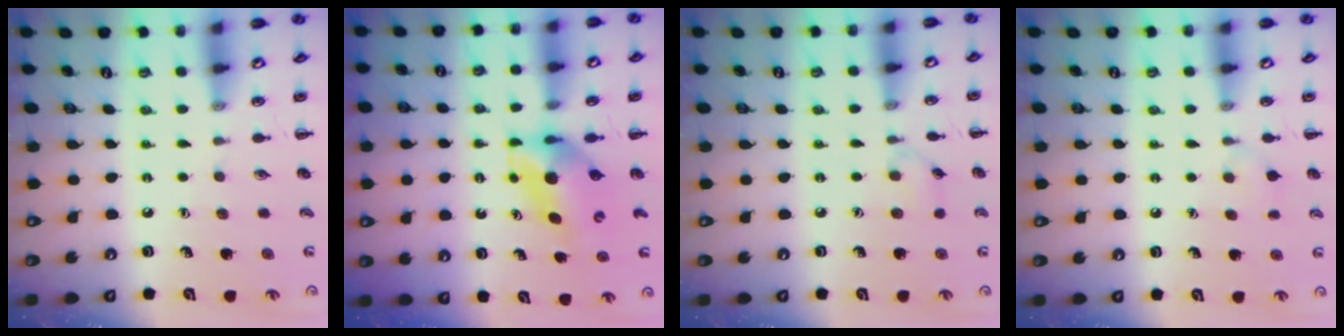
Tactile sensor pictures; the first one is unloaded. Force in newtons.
{"total": 4.9, "press": 4.7, "slide": 1.1}
{"total": 5.4, "press": 5.0, "slide": 2.0}
{"total": 6.0, "press": 5.7, "slide": 2.0}